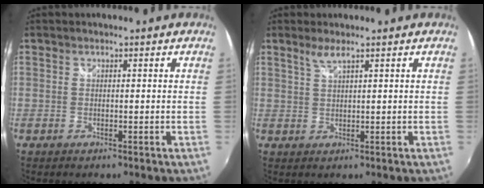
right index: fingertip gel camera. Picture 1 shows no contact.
{"total": 2.0, "force": [1.5, 0.0, 1.4], "torque": [-0.027, 0.000, 0.029]}